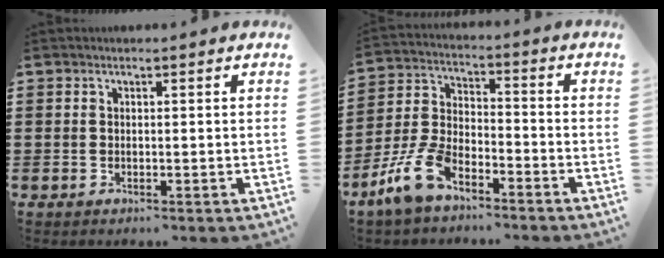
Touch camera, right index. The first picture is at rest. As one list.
[{"total": 8.7, "force": [-5.8, 3.8, 5.3], "torque": [-0.142, 0.002, -0.116]}]